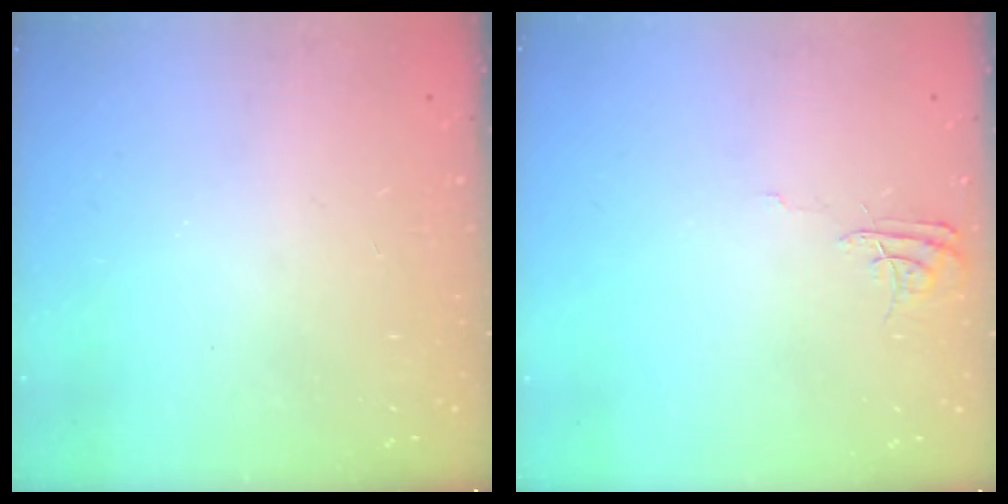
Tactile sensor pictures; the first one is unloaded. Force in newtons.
{"total": 5.1, "press": 5.1, "slide": 0.5}